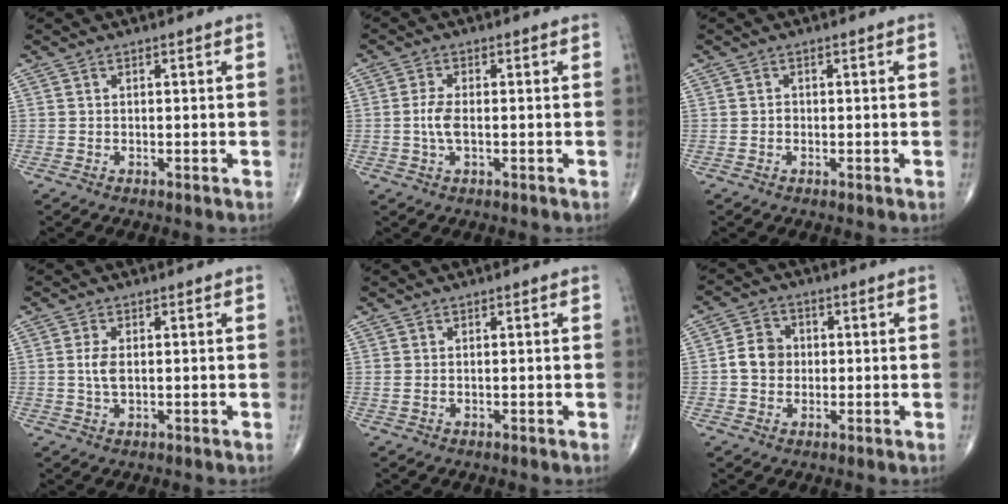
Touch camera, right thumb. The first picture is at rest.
{"total": 3.6, "force": [-0.5, 1.5, 3.3], "torque": [-0.075, 0.004, -0.012]}
{"total": 0.7, "force": [-0.2, 0.6, 0.4], "torque": [0.000, 0.002, -0.005]}
{"total": 3.0, "force": [0.2, 1.5, 2.6], "torque": [-0.057, 0.000, 0.005]}
{"total": 0.7, "force": [0.1, 0.3, 0.6], "torque": [-0.019, 0.003, 0.006]}
{"total": 5.7, "force": [-0.1, 4.9, 2.8], "torque": [-0.035, 0.013, -0.008]}